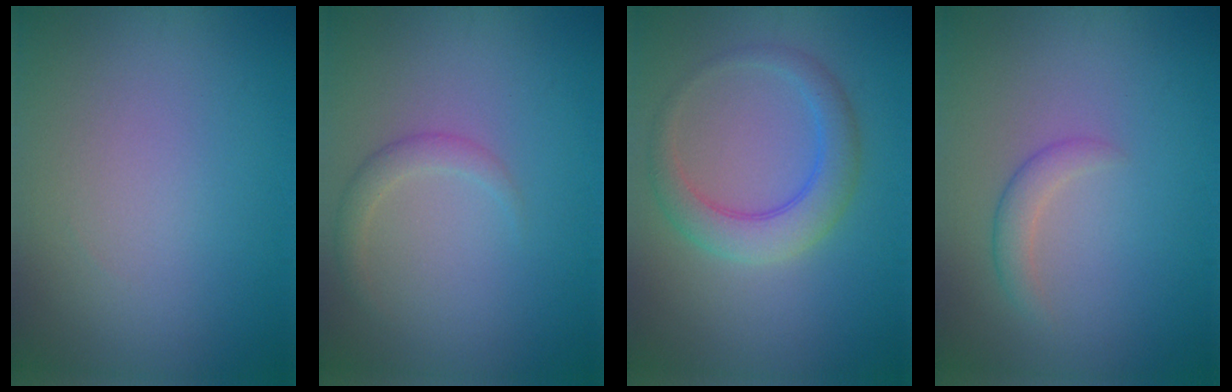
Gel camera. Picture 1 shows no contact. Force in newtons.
{"total": 1.5, "press": 1.5, "slide": 0.0}
{"total": 3.9, "press": 3.9, "slide": 0.0}
{"total": 1.7, "press": 1.7, "slide": 0.1}